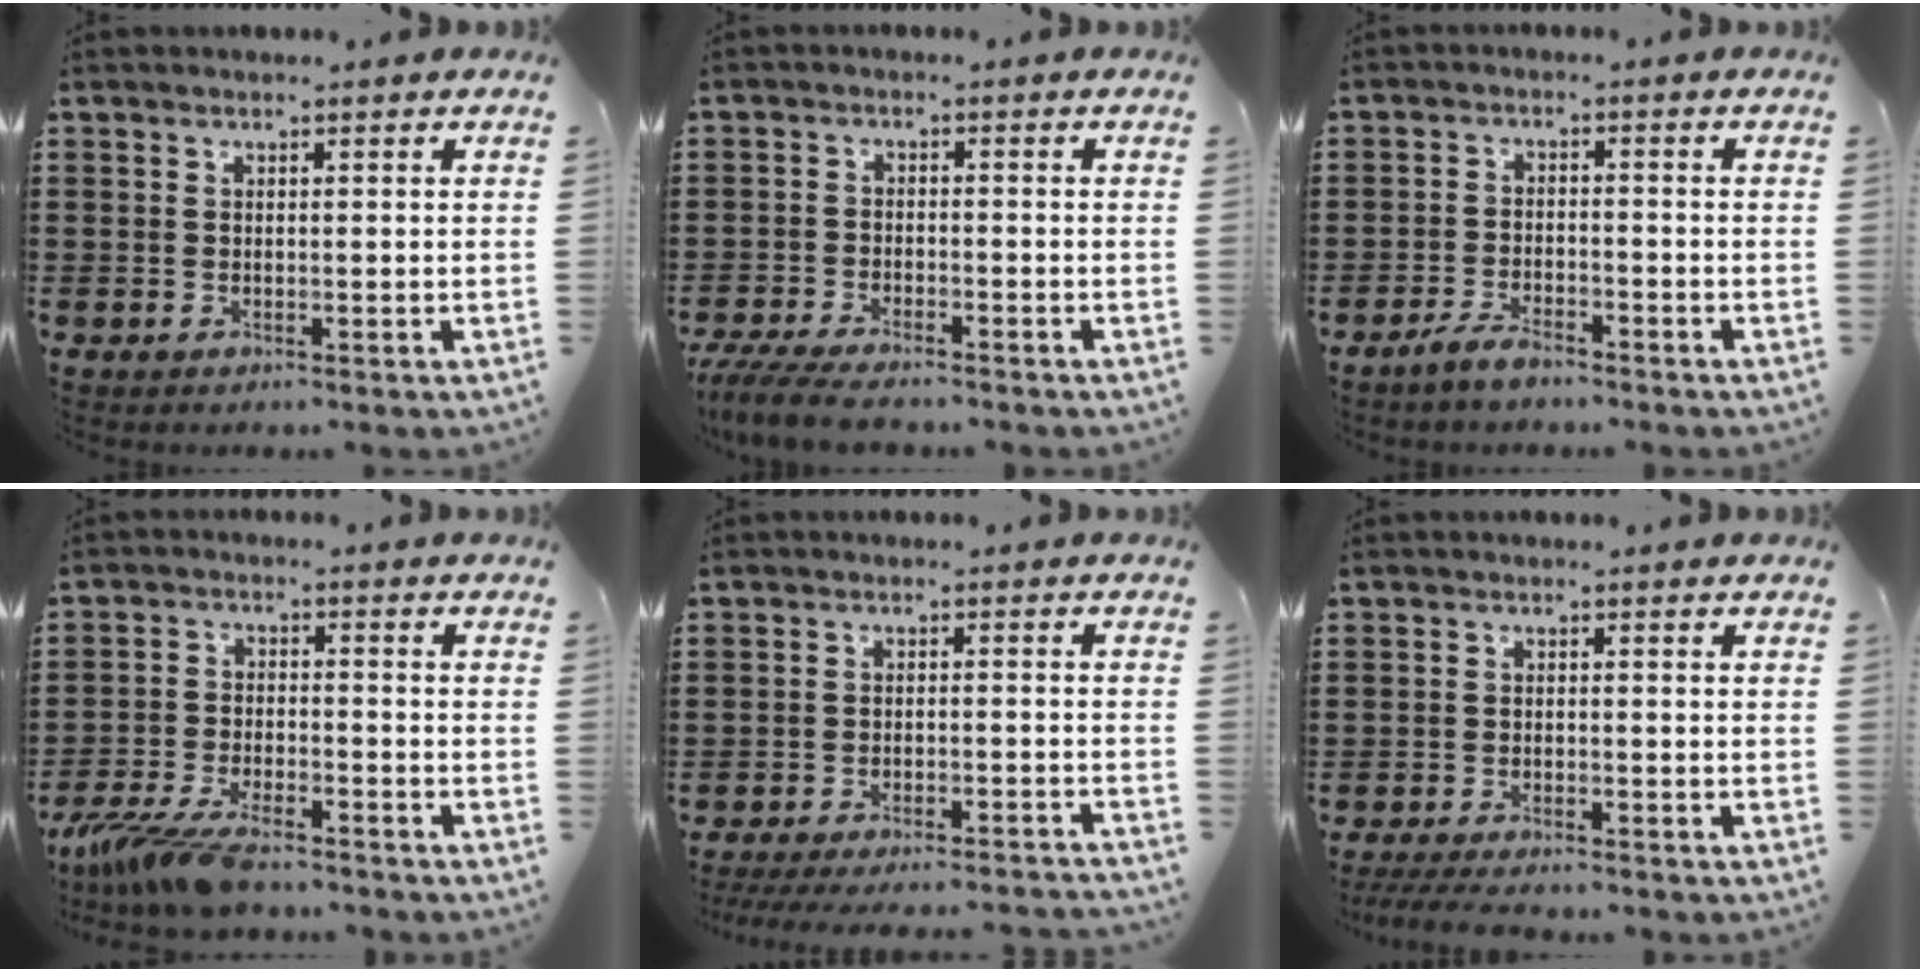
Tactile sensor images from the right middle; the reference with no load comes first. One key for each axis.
{"total": 5.1, "fx": -4.8, "fy": 0.8, "fz": 1.8, "tx": -0.047, "ty": -0.009, "tz": -0.098}
{"total": 3.4, "fx": -3.1, "fy": 0.8, "fz": 1.3, "tx": -0.029, "ty": 0.005, "tz": -0.061}
{"total": 7.5, "fx": -6.3, "fy": 1.4, "fz": 3.8, "tx": -0.095, "ty": -0.007, "tz": -0.124}
{"total": 4.3, "fx": -4.1, "fy": -0.1, "fz": 1.0, "tx": -0.013, "ty": -0.004, "tz": -0.083}
{"total": 3.2, "fx": -3.1, "fy": 0.3, "fz": 0.8, "tx": -0.020, "ty": -0.003, "tz": -0.066}